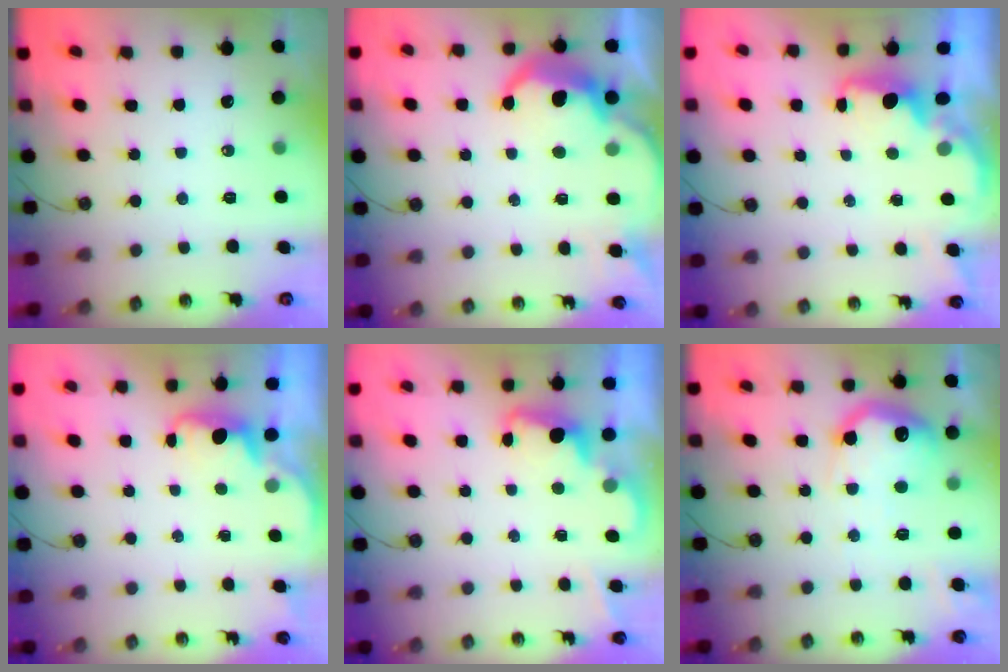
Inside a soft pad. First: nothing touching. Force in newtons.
{"total": 8.1, "press": 8.1, "slide": 0.5}
{"total": 1.8, "press": 1.7, "slide": 0.7}
{"total": 2.1, "press": 2.0, "slide": 0.7}
{"total": 2.3, "press": 2.2, "slide": 0.5}
{"total": 18.2, "press": 18.2, "slide": 1.1}